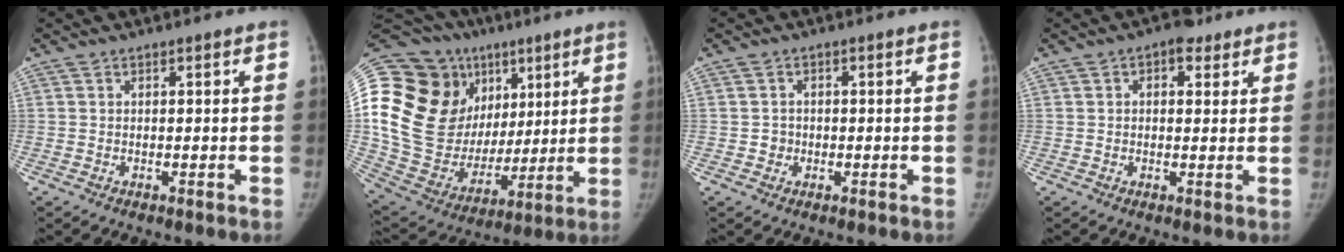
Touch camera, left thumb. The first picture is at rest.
{"total": 33.2, "force": [10.7, 23.2, 21.1], "torque": [-0.384, 0.037, 0.207]}
{"total": 1.9, "force": [-0.4, 1.8, 0.4], "torque": [0.005, 0.008, -0.006]}
{"total": 4.1, "force": [2.2, 2.6, 2.4], "torque": [-0.014, -0.004, 0.026]}